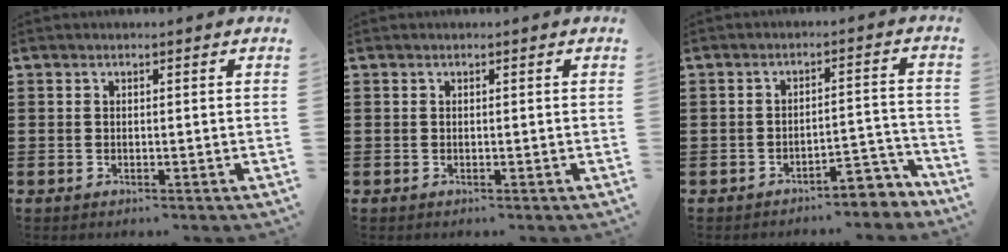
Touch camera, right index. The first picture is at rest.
{"total": 0.0}
{"total": 4.7, "force": [-4.3, 1.1, 1.5], "torque": [-0.027, 0.006, -0.087]}